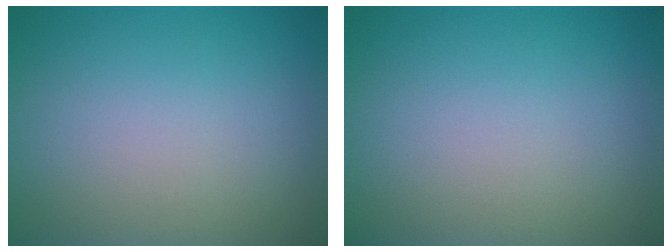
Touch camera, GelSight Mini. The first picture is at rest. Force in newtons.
{"total": 0.0}